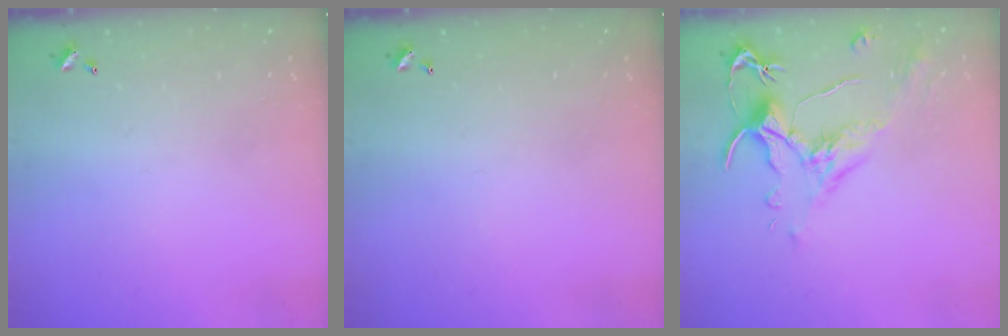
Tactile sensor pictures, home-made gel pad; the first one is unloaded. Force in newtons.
{"total": 0.0}
{"total": 1.6, "press": 1.1, "slide": 1.1}